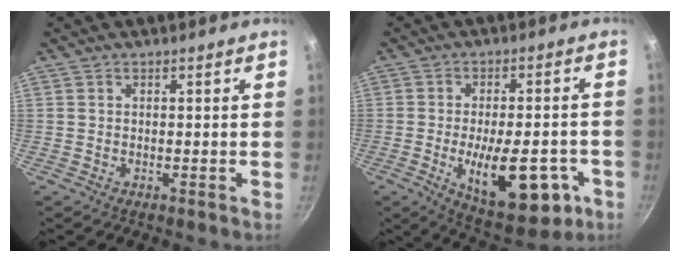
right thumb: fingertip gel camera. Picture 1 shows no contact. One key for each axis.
{"total": 17.3, "fx": -5.4, "fy": 7.7, "fz": 14.5, "tx": -0.178, "ty": 0.006, "tz": -0.064}